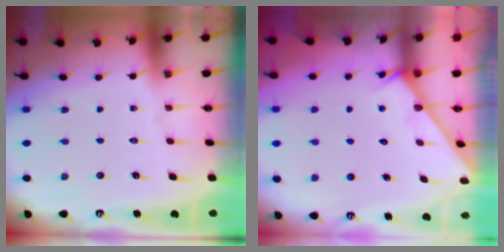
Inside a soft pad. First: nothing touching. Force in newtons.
{"total": 2.9, "press": 2.9, "slide": 0.1}